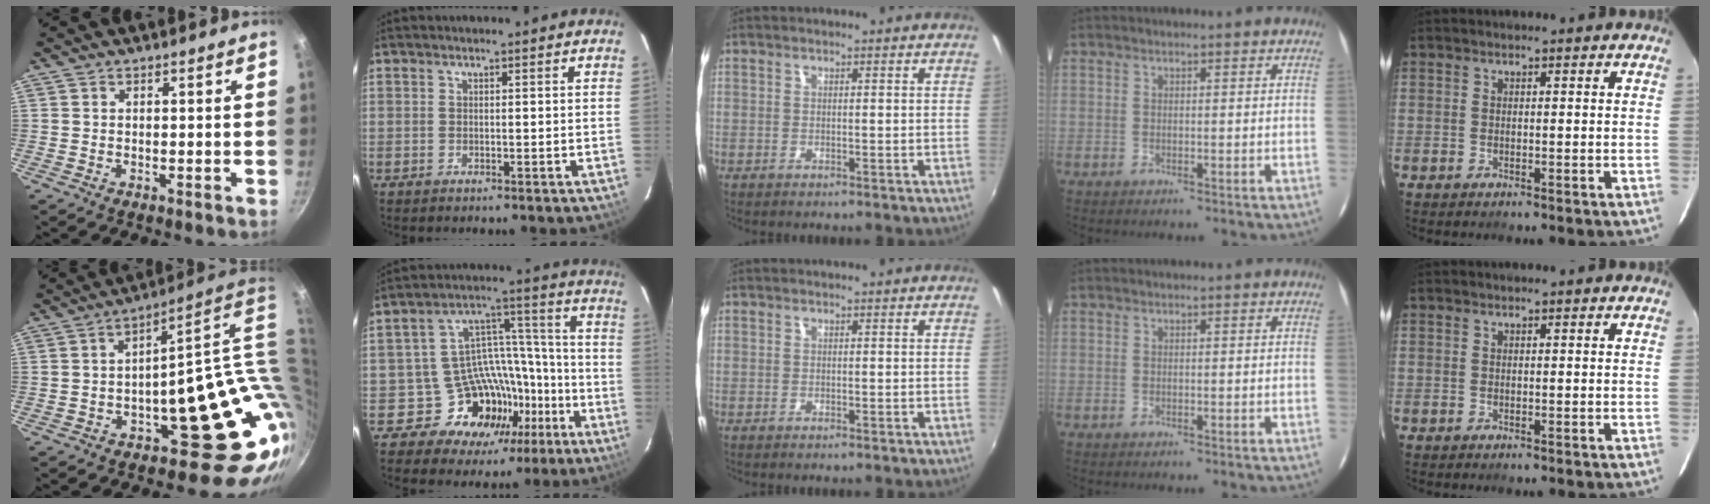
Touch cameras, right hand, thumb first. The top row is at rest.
{"thumb": {"total": 22.7, "force": [1.8, 11.8, 19.3], "torque": [-0.176, -0.004, 0.051]}, "index": {"total": 15.5, "force": [-9.3, 11.4, 5.0], "torque": [-0.083, 0.059, -0.126]}}